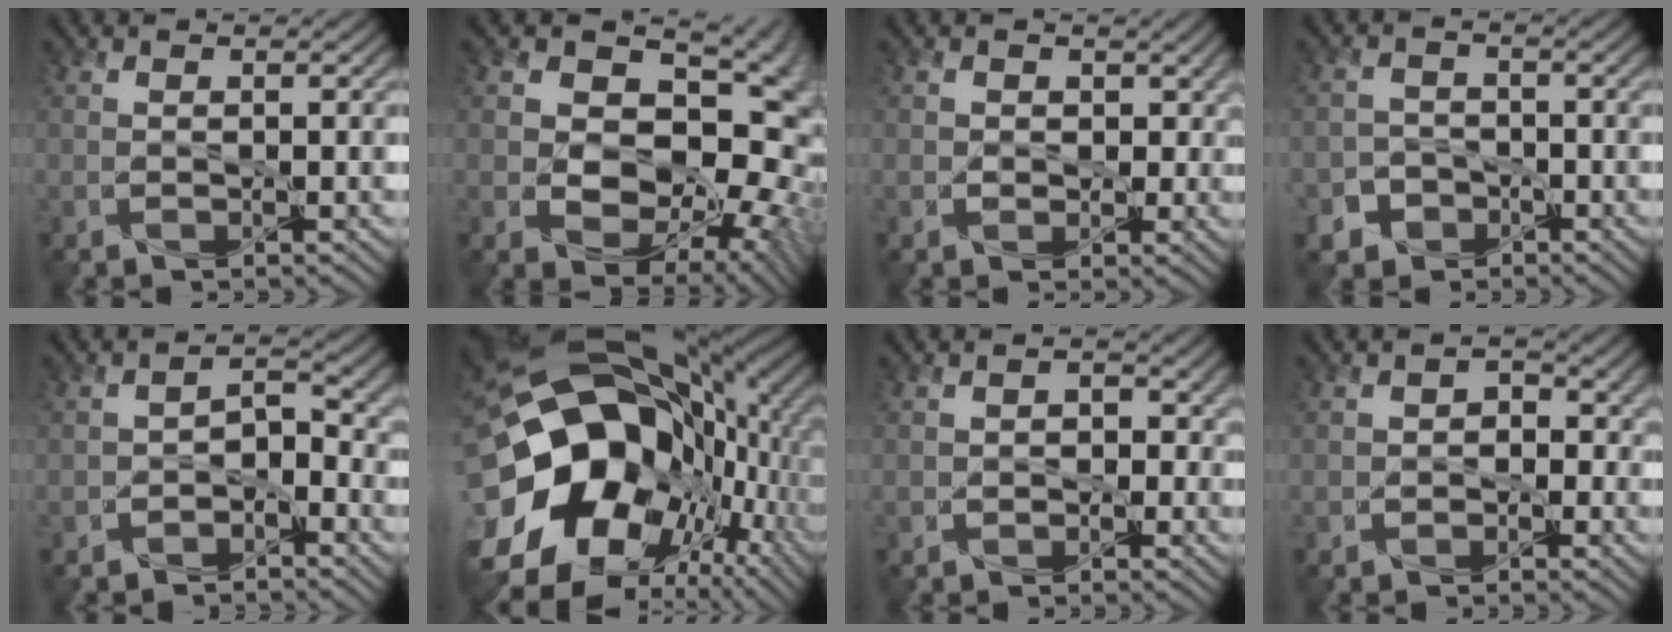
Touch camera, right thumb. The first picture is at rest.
{"total": 15.1, "force": [0.7, 10.9, 10.4], "torque": [-0.144, -0.006, 0.034]}
{"total": 4.4, "force": [0.3, 3.7, 2.4], "torque": [-0.046, 0.001, 0.004]}
{"total": 3.8, "force": [-2.3, 2.9, 0.8], "torque": [-0.019, 0.003, -0.047]}
{"total": 3.5, "force": [-2.4, 2.0, 1.6], "torque": [-0.020, 0.007, -0.042]}
{"total": 23.1, "force": [-1.5, 17.6, 14.8], "torque": [-0.318, -0.016, -0.032]}
{"total": 2.7, "force": [-0.7, 2.4, 1.0], "torque": [-0.011, 0.008, -0.016]}
{"total": 2.7, "force": [-0.9, 2.3, 1.0], "torque": [-0.007, 0.005, -0.018]}